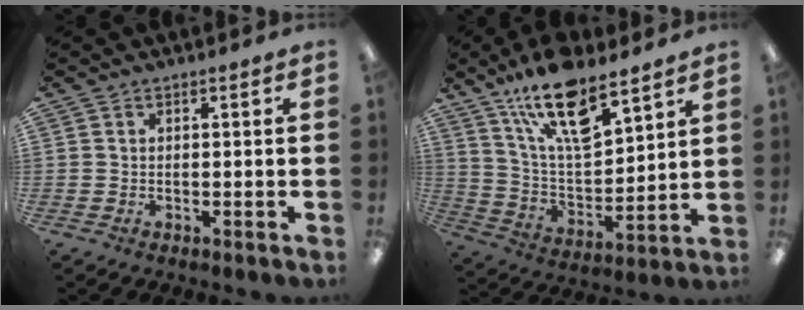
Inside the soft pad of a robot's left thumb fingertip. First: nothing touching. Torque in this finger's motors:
{"motor_torque": [0.99, 0.28, 1.60, -1.17, 0.45]}